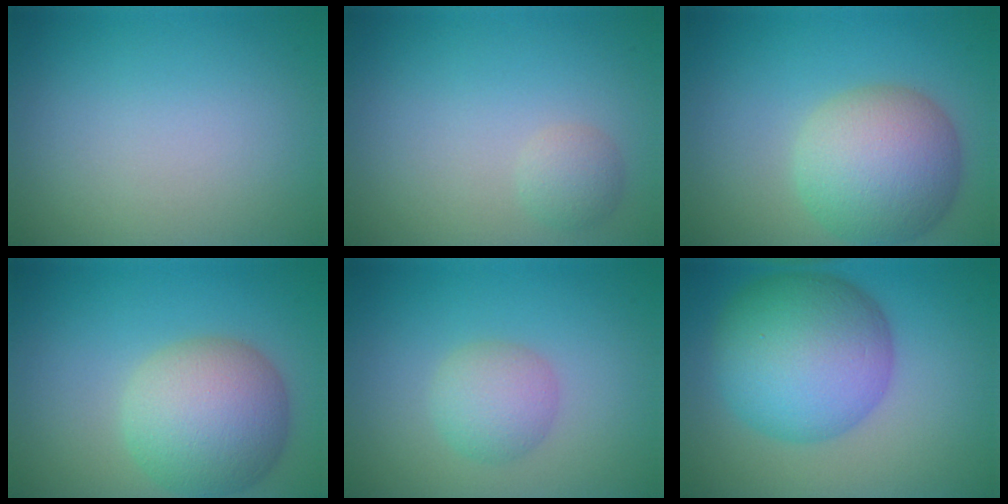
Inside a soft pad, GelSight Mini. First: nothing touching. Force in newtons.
{"total": 1.6, "press": 1.6, "slide": 0.1}
{"total": 8.0, "press": 8.0, "slide": 0.2}
{"total": 8.0, "press": 8.0, "slide": 0.2}
{"total": 2.9, "press": 2.9, "slide": 0.1}
{"total": 10.5, "press": 10.5, "slide": 0.2}